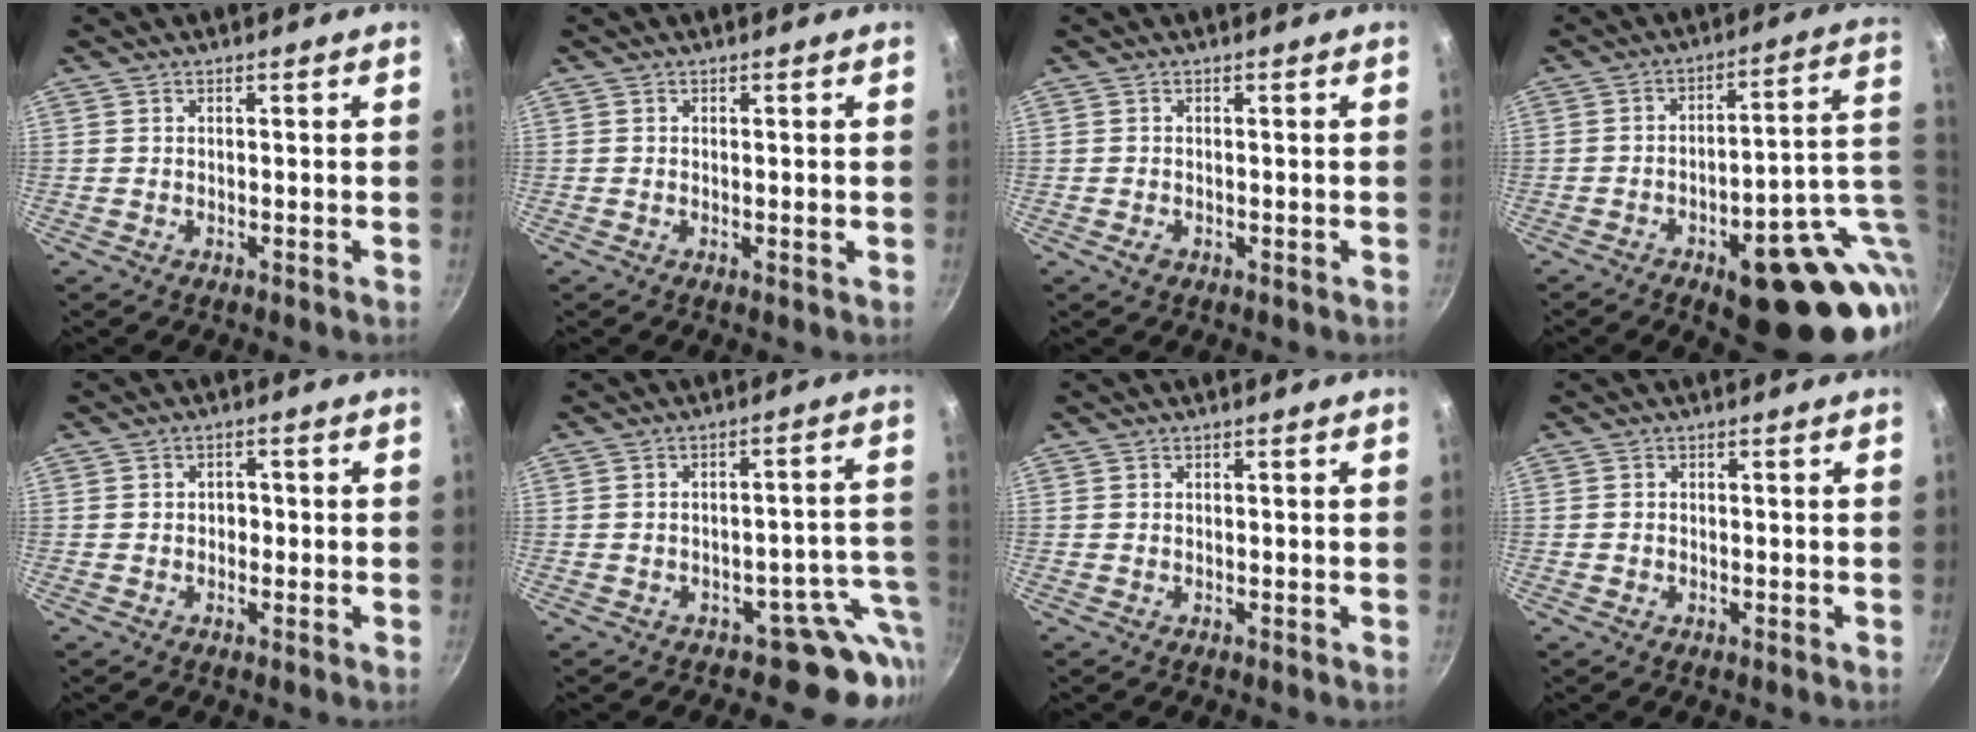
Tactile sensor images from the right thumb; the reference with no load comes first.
{"total": 0.7, "force": [0.0, 0.2, 0.7], "torque": [-0.010, 0.000, -0.001]}
{"total": 1.4, "force": [-0.6, 1.0, 0.8], "torque": [-0.012, 0.001, -0.009]}
{"total": 22.9, "force": [-5.8, 9.1, 20.2], "torque": [-0.194, 0.019, -0.065]}
{"total": 1.9, "force": [-0.3, 1.6, 1.0], "torque": [-0.004, 0.006, -0.005]}
{"total": 9.1, "force": [-4.2, 6.6, 4.7], "torque": [0.032, 0.047, -0.049]}
{"total": 0.0}
{"total": 0.5, "force": [-0.2, 0.5, 0.2], "torque": [-0.003, 0.001, -0.005]}